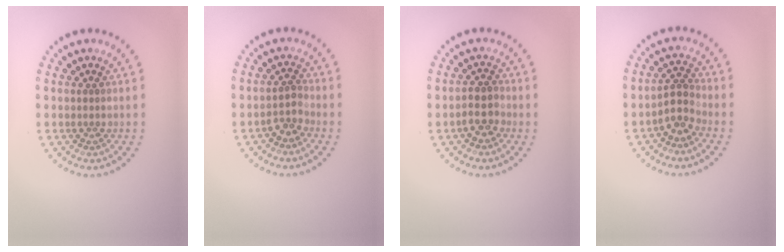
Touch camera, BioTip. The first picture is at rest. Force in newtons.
{"total": 1.7, "press": 1.3, "slide": 1.1}
{"total": 2.3, "press": 2.1, "slide": 0.9}
{"total": 2.4, "press": 1.8, "slide": 1.5}